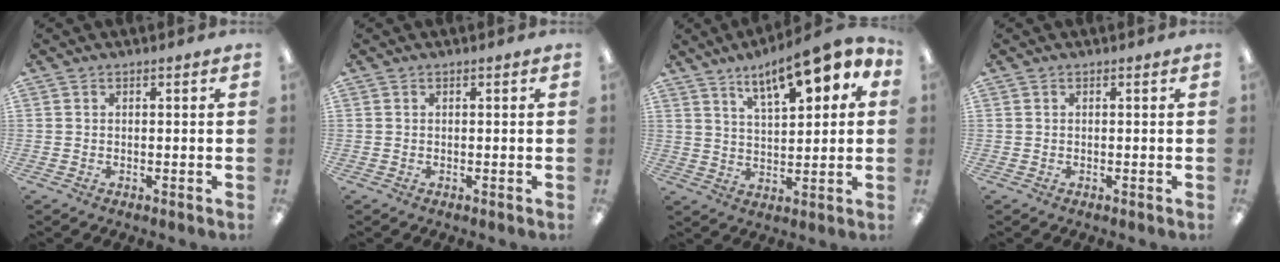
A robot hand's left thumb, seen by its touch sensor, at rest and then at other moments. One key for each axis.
{"total": 0.0}
{"total": 12.4, "fx": 8.5, "fy": 4.3, "fz": 7.8, "tx": -0.114, "ty": -0.042, "tz": 0.144}
{"total": 0.0}